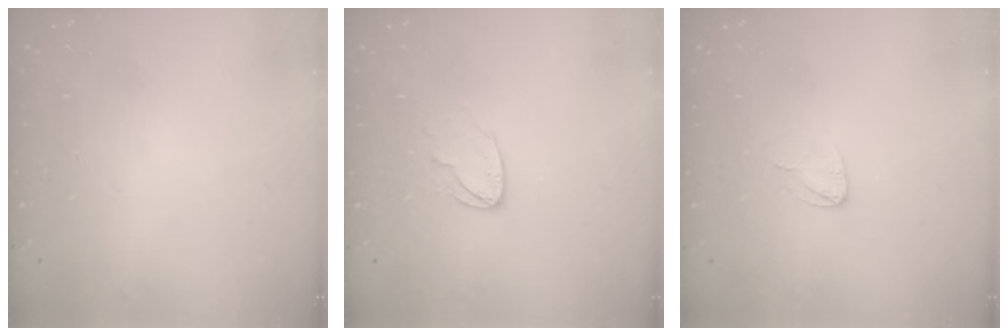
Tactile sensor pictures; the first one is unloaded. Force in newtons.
{"total": 6.7, "press": 6.6, "slide": 0.6}
{"total": 3.6, "press": 3.6, "slide": 0.3}